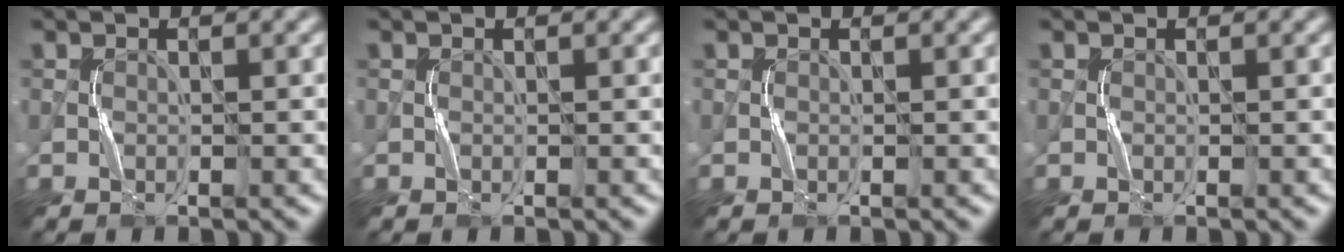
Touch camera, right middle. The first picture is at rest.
{"total": 0.0}
{"total": 0.0}
{"total": 0.0}